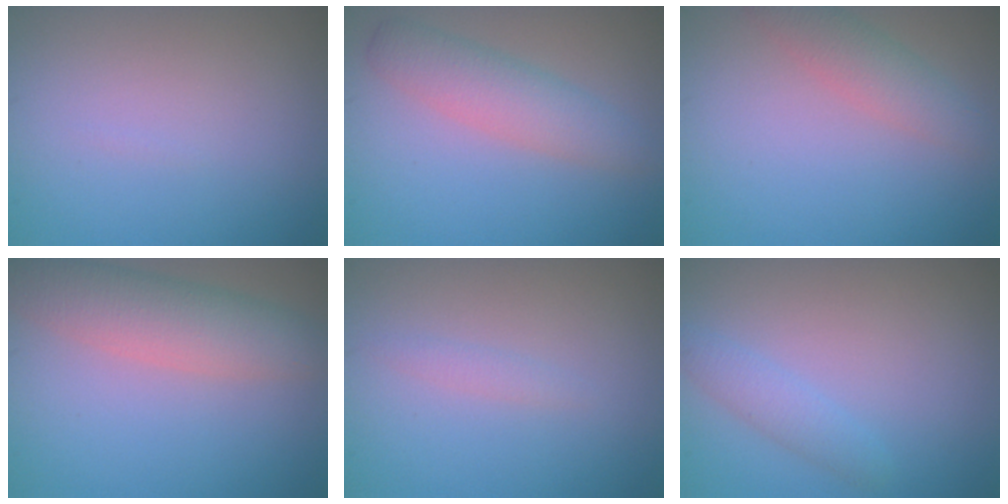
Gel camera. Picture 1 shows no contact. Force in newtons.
{"total": 3.7, "press": 3.7, "slide": 0.1}
{"total": 2.7, "press": 2.7, "slide": 0.0}
{"total": 5.3, "press": 5.3, "slide": 0.1}
{"total": 0.9, "press": 0.9, "slide": 0.0}
{"total": 1.9, "press": 1.9, "slide": 0.1}